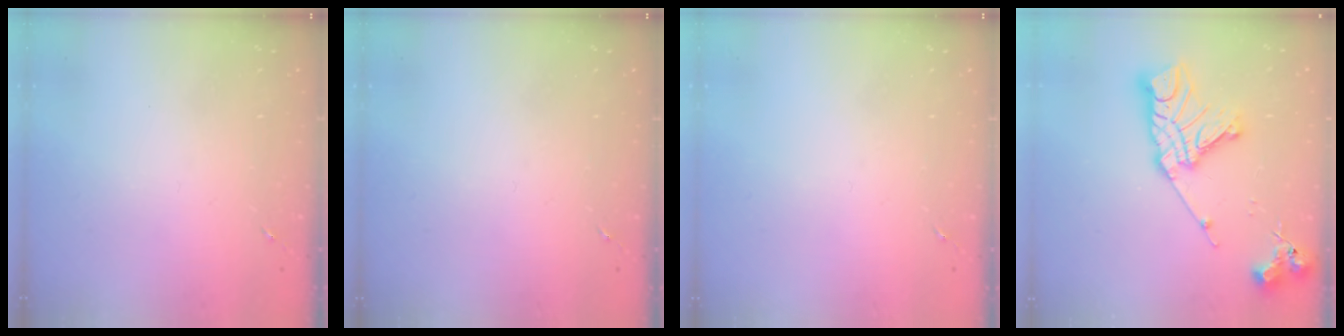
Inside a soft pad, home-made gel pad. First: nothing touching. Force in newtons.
{"total": 0.0}
{"total": 0.0}
{"total": 19.3, "press": 19.2, "slide": 1.8}